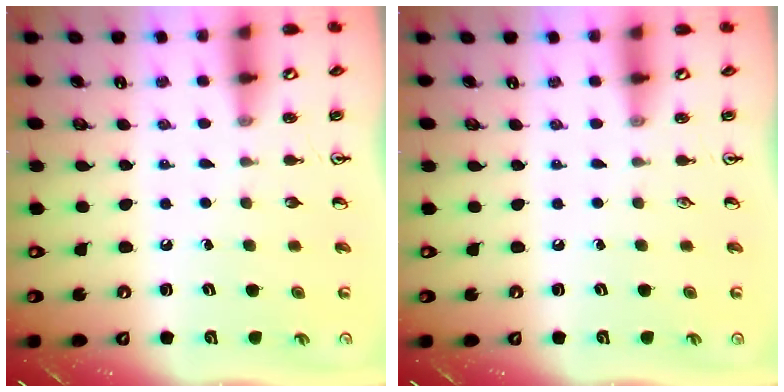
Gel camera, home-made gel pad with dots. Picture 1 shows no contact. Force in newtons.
{"total": 0.0}